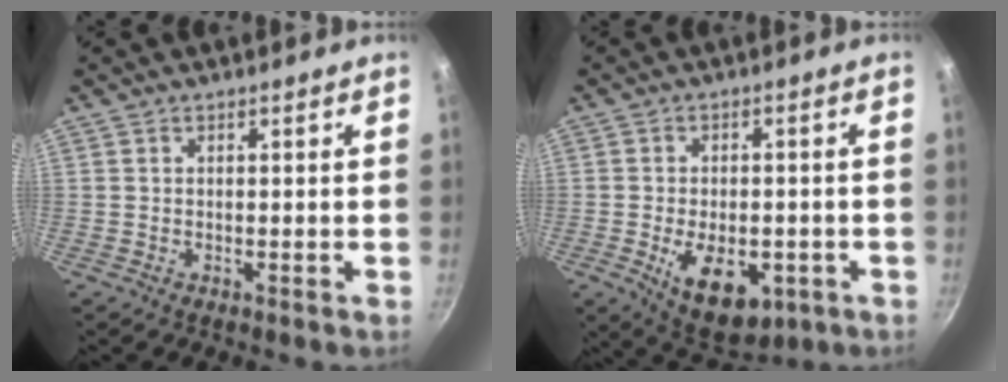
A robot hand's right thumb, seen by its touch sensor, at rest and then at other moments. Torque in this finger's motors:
{"motor_torque": [-0.13, 0.63, 0.49, 0.56, 0.09]}